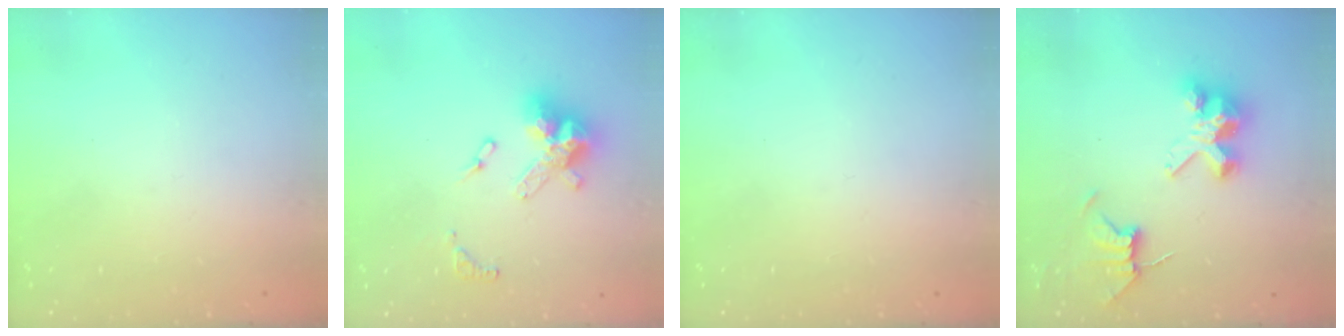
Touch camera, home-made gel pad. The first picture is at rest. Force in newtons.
{"total": 14.1, "press": 14.1, "slide": 0.9}
{"total": 0.0}
{"total": 8.7, "press": 8.6, "slide": 0.7}